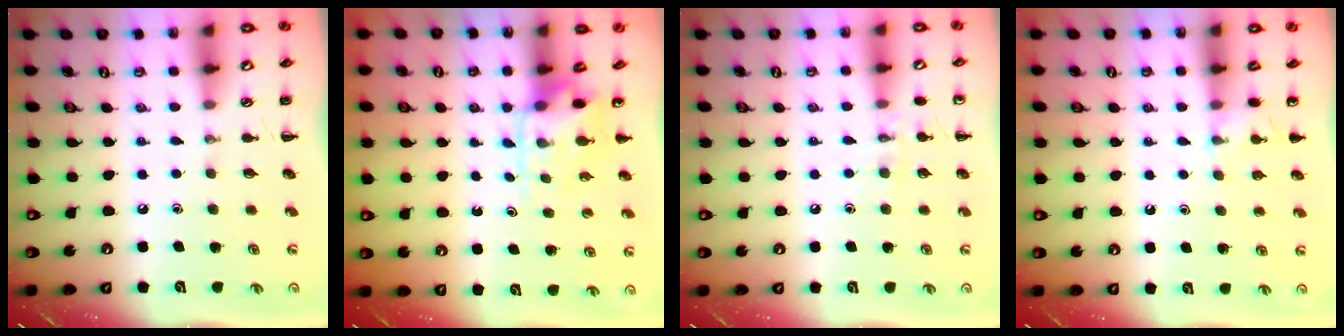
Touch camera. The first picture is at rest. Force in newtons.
{"total": 4.4, "press": 4.3, "slide": 1.0}
{"total": 7.4, "press": 7.2, "slide": 1.7}
{"total": 4.2, "press": 3.9, "slide": 1.4}